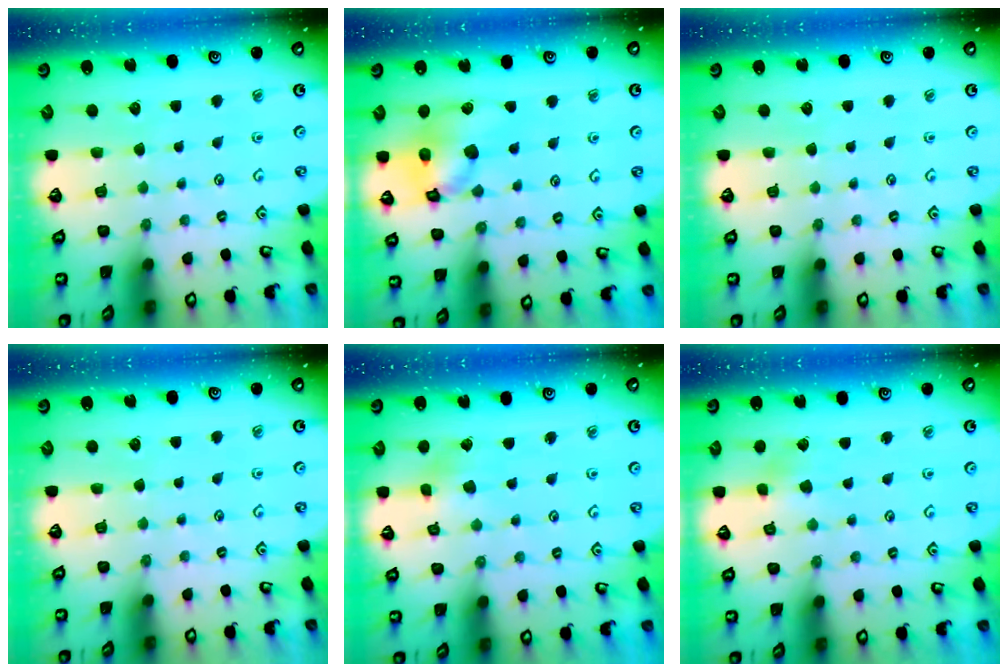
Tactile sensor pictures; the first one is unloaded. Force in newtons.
{"total": 13.8, "press": 13.7, "slide": 1.9}
{"total": 0.0}
{"total": 0.0}
{"total": 3.0, "press": 3.0, "slide": 0.1}
{"total": 3.0, "press": 3.0, "slide": 0.4}